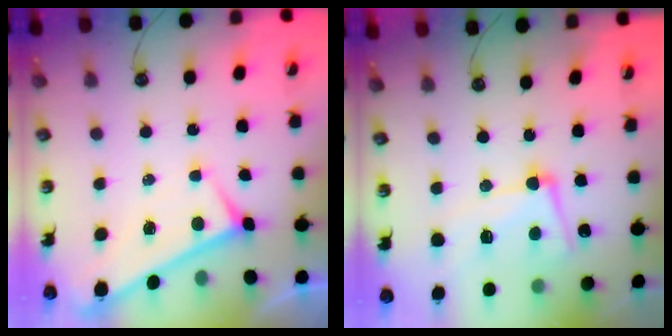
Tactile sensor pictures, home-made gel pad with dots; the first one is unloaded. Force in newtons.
{"total": 9.0, "press": 8.7, "slide": 2.0}